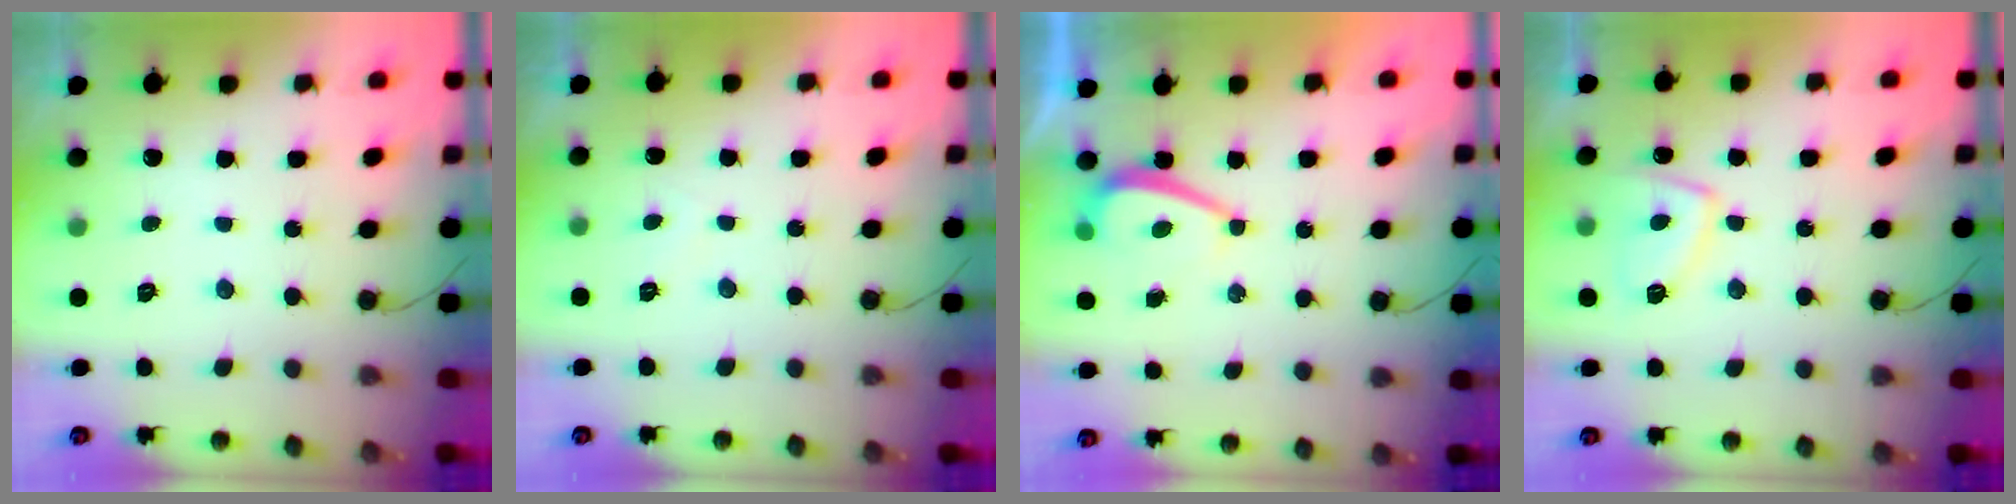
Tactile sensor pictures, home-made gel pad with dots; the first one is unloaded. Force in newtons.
{"total": 0.6, "press": 0.5, "slide": 0.4}
{"total": 2.0, "press": 1.9, "slide": 0.6}
{"total": 8.2, "press": 8.1, "slide": 1.2}